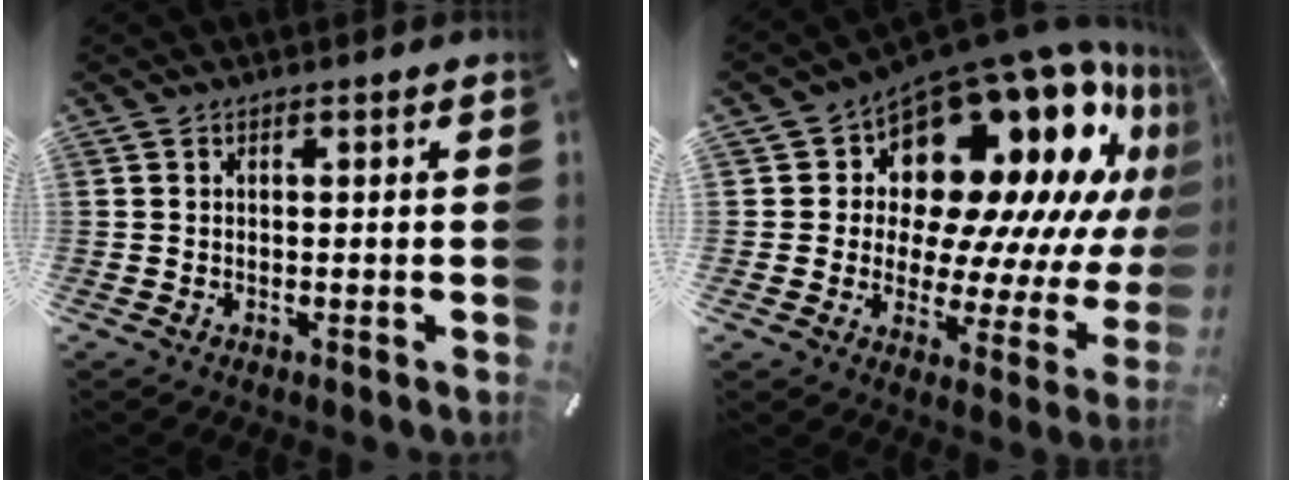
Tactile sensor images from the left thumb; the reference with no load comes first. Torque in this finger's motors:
{"motor_torque": [2.47, 2.54, 0.87, -0.39, 0.19]}